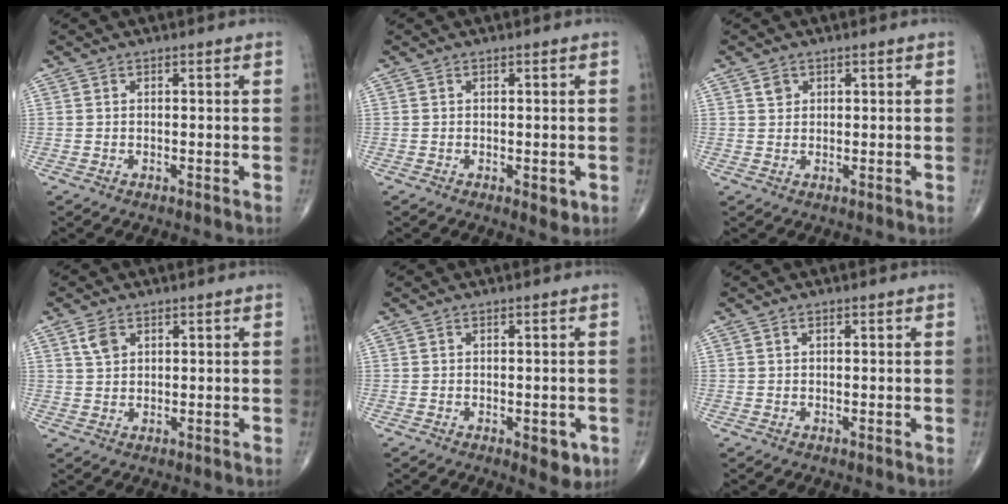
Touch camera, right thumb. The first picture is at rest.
{"total": 2.2, "force": [-0.5, 1.1, 1.9], "torque": [-0.011, -0.004, -0.005]}
{"total": 1.8, "force": [0.9, 1.4, 0.6], "torque": [-0.001, -0.005, 0.014]}
{"total": 3.1, "force": [1.5, 2.0, 1.8], "torque": [-0.030, -0.002, 0.034]}
{"total": 4.0, "force": [-1.4, 1.9, 3.2], "torque": [-0.020, -0.004, -0.013]}
{"total": 0.6, "force": [0.2, 0.3, 0.4], "torque": [-0.007, 0.001, 0.004]}